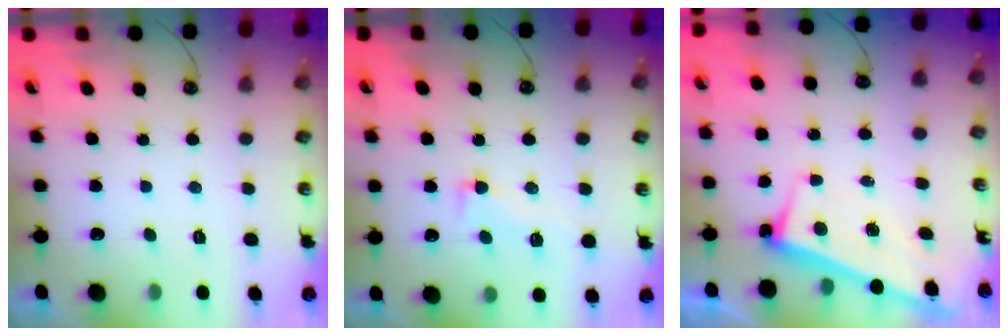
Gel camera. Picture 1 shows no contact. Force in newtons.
{"total": 2.5, "press": 2.0, "slide": 1.4}
{"total": 2.7, "press": 2.6, "slide": 0.8}